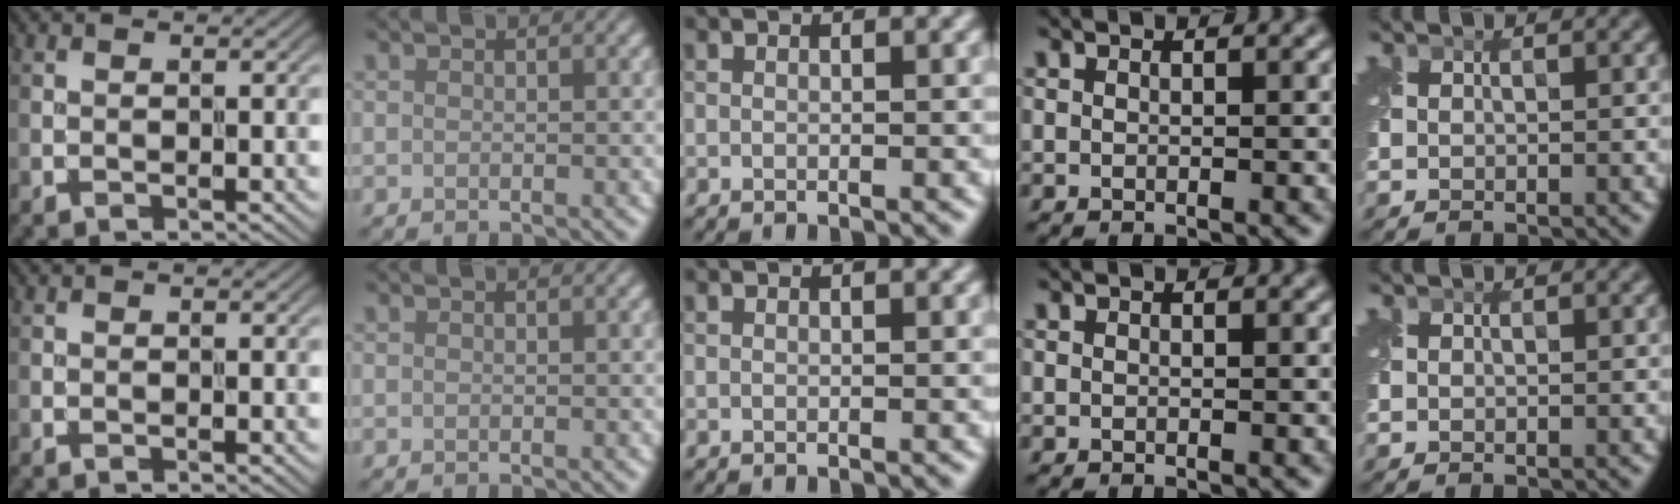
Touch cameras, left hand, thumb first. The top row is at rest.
{}